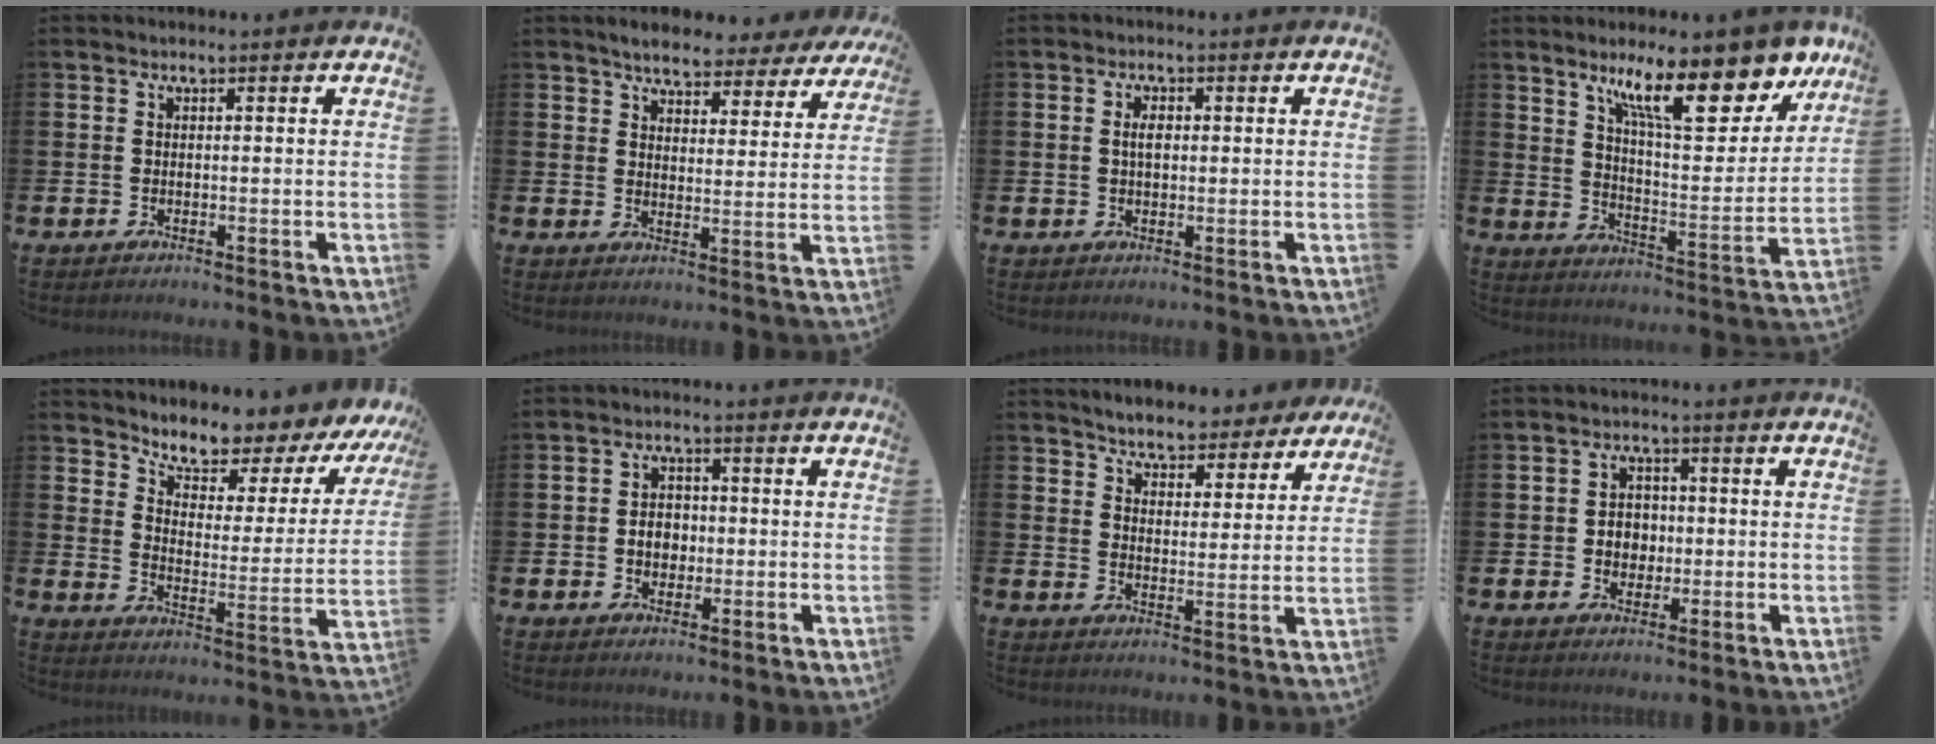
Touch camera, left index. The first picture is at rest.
{"total": 4.8, "force": [4.7, 1.0, 0.4], "torque": [-0.024, -0.028, 0.078]}
{"total": 2.0, "force": [0.5, 1.1, 1.6], "torque": [-0.012, 0.000, 0.003]}
{"total": 14.3, "force": [10.4, 4.0, 9.0], "torque": [-0.152, -0.054, 0.173]}
{"total": 6.3, "force": [6.1, 1.3, 1.3], "torque": [-0.059, -0.053, 0.099]}
{"total": 3.2, "force": [-0.3, 2.7, 1.8], "torque": [-0.023, 0.002, -0.013]}
{"total": 5.3, "force": [5.2, 0.9, 0.5], "torque": [-0.027, -0.035, 0.088]}
{"total": 3.4, "force": [0.0, 3.1, 1.4], "torque": [-0.022, 0.004, -0.008]}